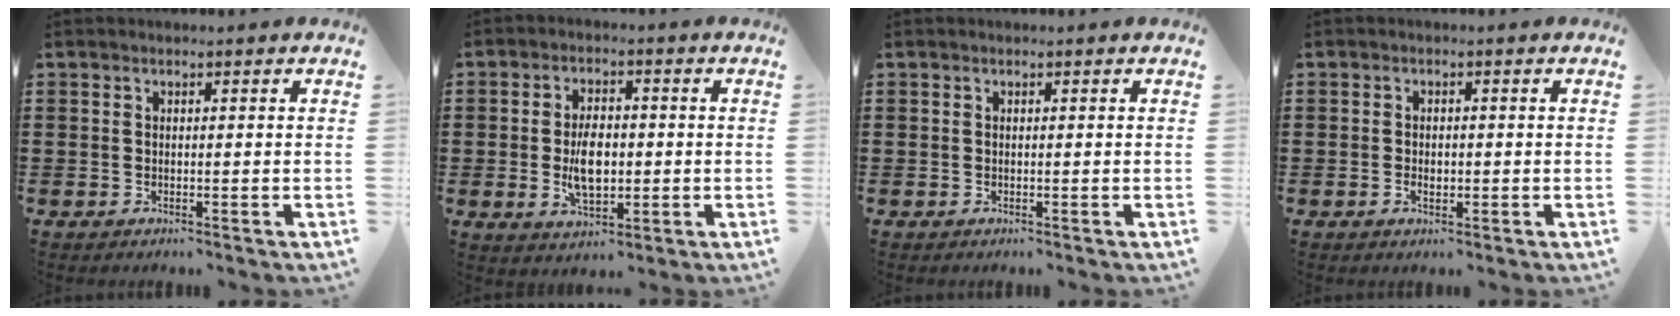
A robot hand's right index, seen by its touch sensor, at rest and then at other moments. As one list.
[{"total": 6.5, "force": [-0.7, 3.5, 5.4], "torque": [-0.104, -0.001, -0.016]}, {"total": 0.0}, {"total": 1.8, "force": [-0.4, 1.0, 1.5], "torque": [-0.029, 0.001, -0.007]}]